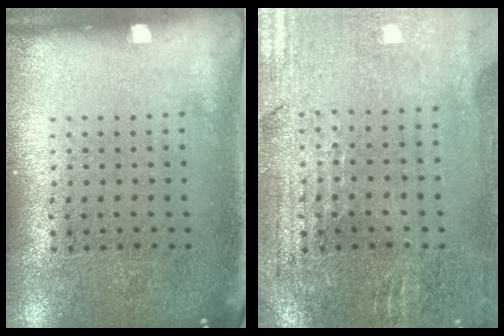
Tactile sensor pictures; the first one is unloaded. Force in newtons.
{"total": 1.1, "press": 1.1, "slide": 0.3}